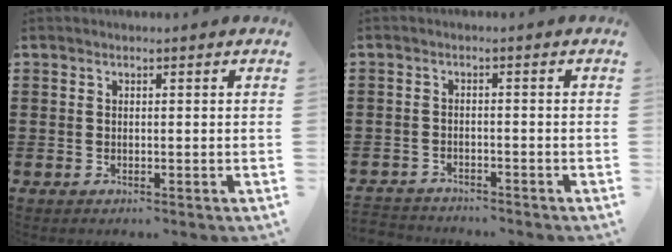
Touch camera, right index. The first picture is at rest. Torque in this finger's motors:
{"motor_torque": [-1.82, 0.32, -1.05, -0.15]}